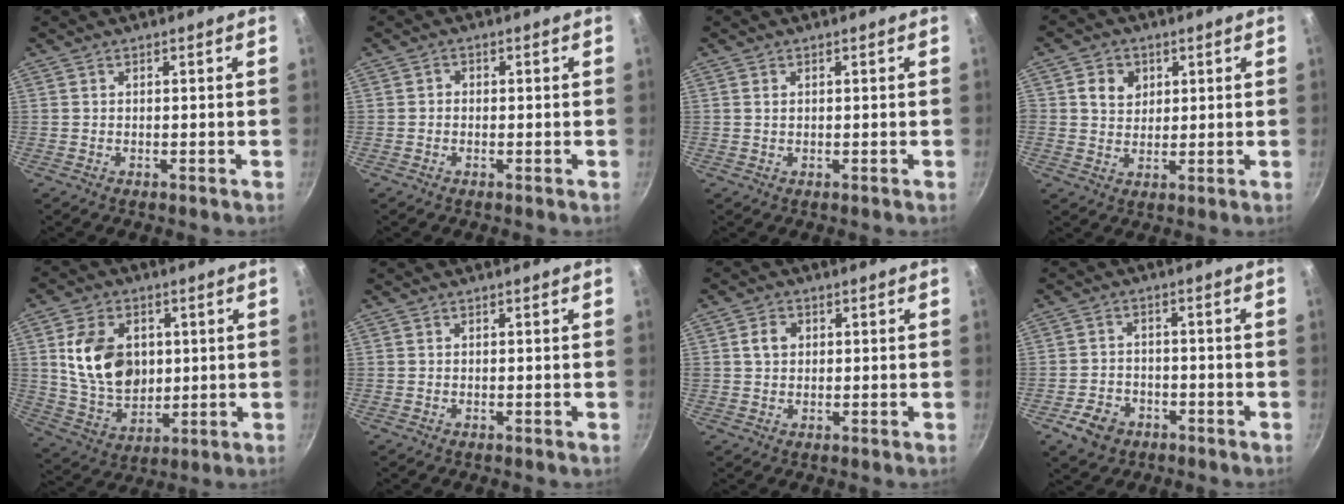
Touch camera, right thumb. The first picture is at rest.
{"total": 1.0, "force": [-0.2, 0.9, 0.4], "torque": [-0.005, 0.005, -0.005]}
{"total": 0.8, "force": [0.3, 0.6, 0.5], "torque": [-0.008, 0.002, 0.005]}
{"total": 5.5, "force": [1.7, 4.7, 2.3], "torque": [-0.012, -0.001, 0.028]}
{"total": 14.8, "force": [2.6, 10.9, 9.7], "torque": [-0.149, -0.013, 0.056]}
{"total": 0.0}
{"total": 3.5, "force": [0.8, 2.9, 1.9], "torque": [-0.020, 0.005, 0.012]}
{"total": 6.3, "force": [-3.4, 4.6, 2.7], "torque": [-0.041, 0.027, -0.053]}